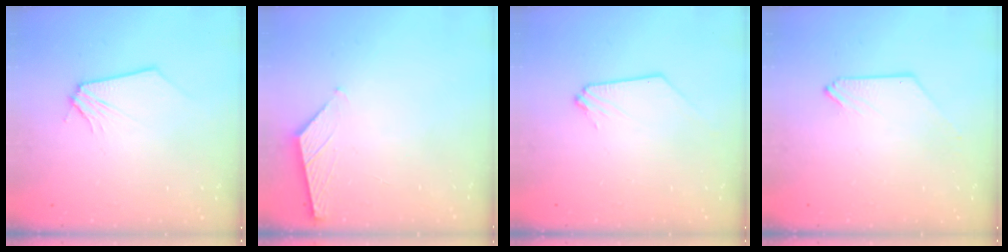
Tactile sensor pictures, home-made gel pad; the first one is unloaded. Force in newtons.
{"total": 1.2, "press": 1.1, "slide": 0.2}
{"total": 0.0}
{"total": 0.0}